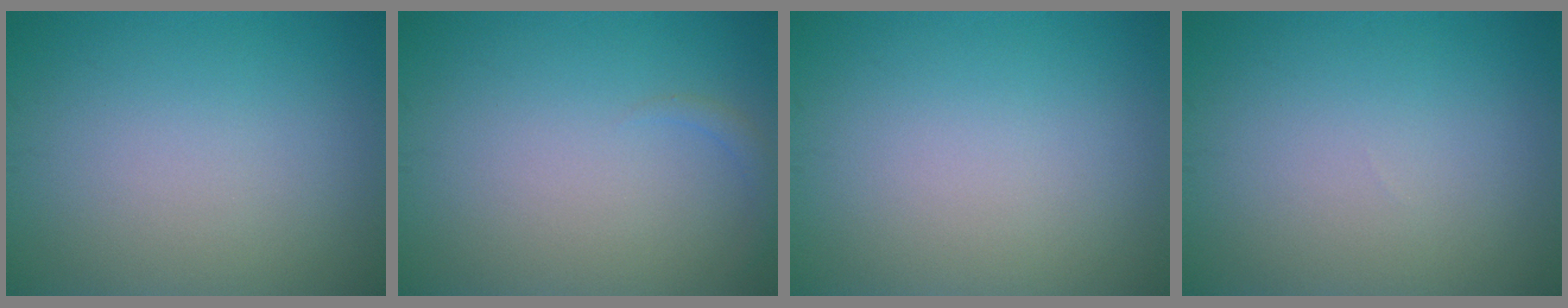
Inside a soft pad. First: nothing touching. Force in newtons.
{"total": 0.8, "press": 0.8, "slide": 0.1}
{"total": 0.0}
{"total": 0.0}